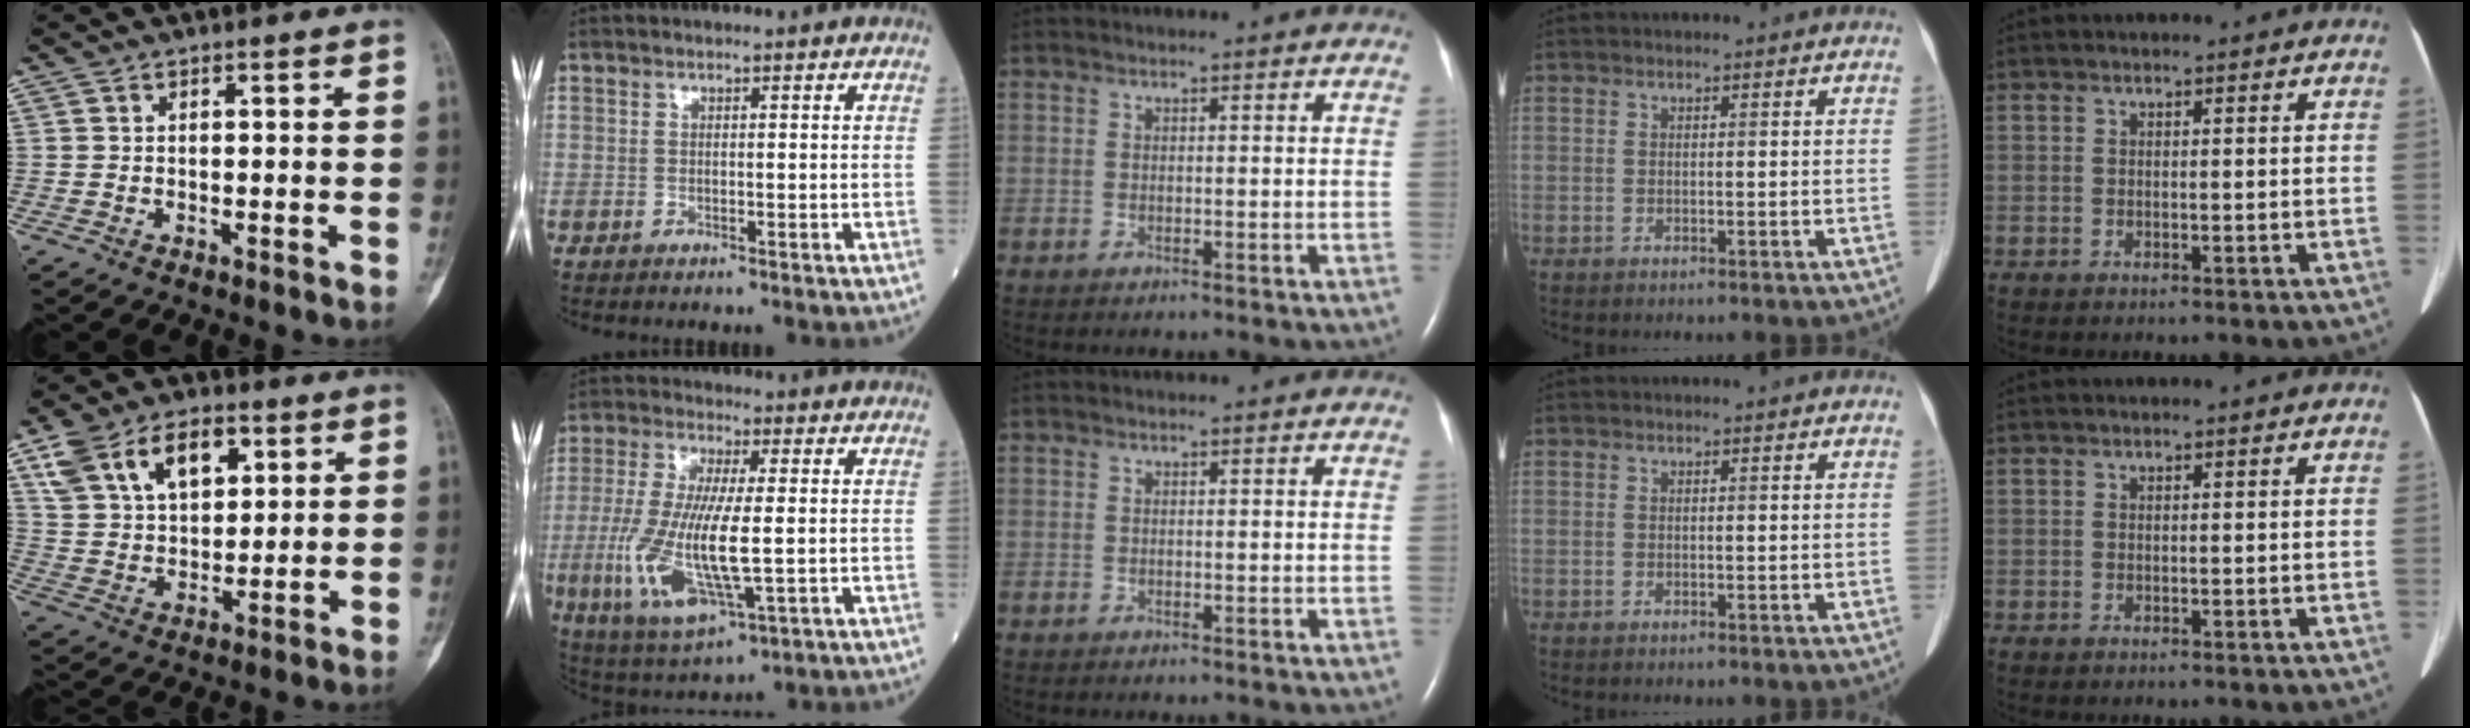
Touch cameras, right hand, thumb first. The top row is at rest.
{"thumb": {"total": 14.5, "force": [6.8, 8.9, 9.3], "torque": [-0.138, -0.010, 0.134]}, "index": {"total": 13.7, "force": [-1.8, 3.3, 13.2], "torque": [-0.285, -0.018, -0.027]}}